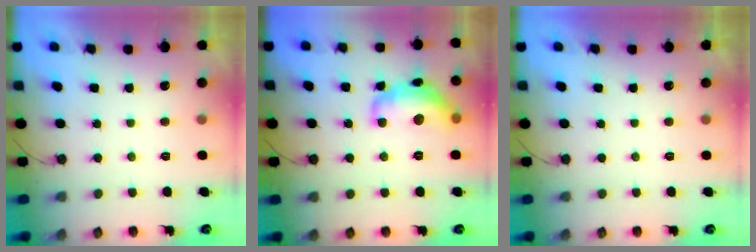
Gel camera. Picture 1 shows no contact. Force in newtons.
{"total": 14.9, "press": 14.8, "slide": 0.9}
{"total": 0.0}